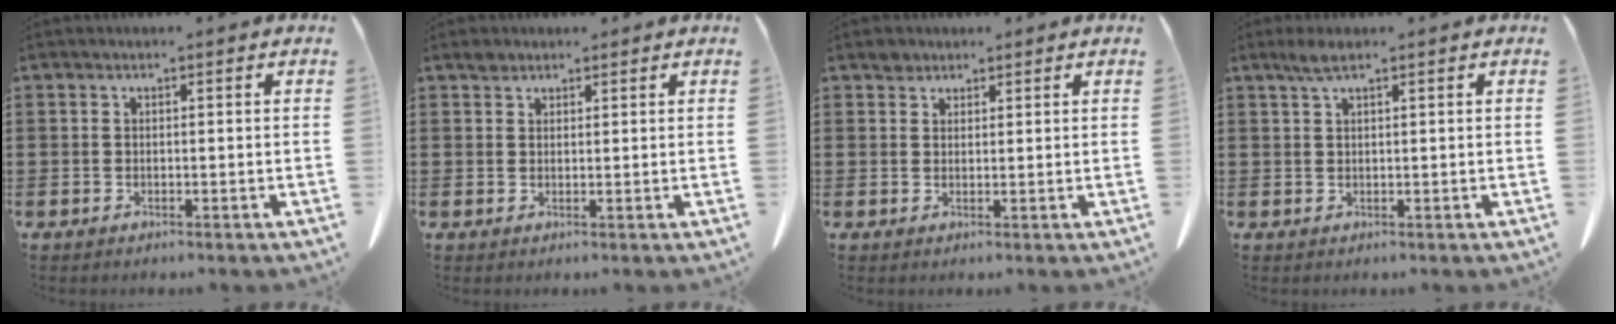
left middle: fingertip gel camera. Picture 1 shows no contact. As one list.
[{"total": 1.6, "force": [1.3, 0.8, 0.4], "torque": [-0.012, -0.001, 0.027]}, {"total": 1.9, "force": [1.6, 1.0, 0.3], "torque": [-0.002, -0.003, 0.031]}, {"total": 2.2, "force": [1.4, 0.3, 1.6], "torque": [-0.035, 0.002, 0.025]}]